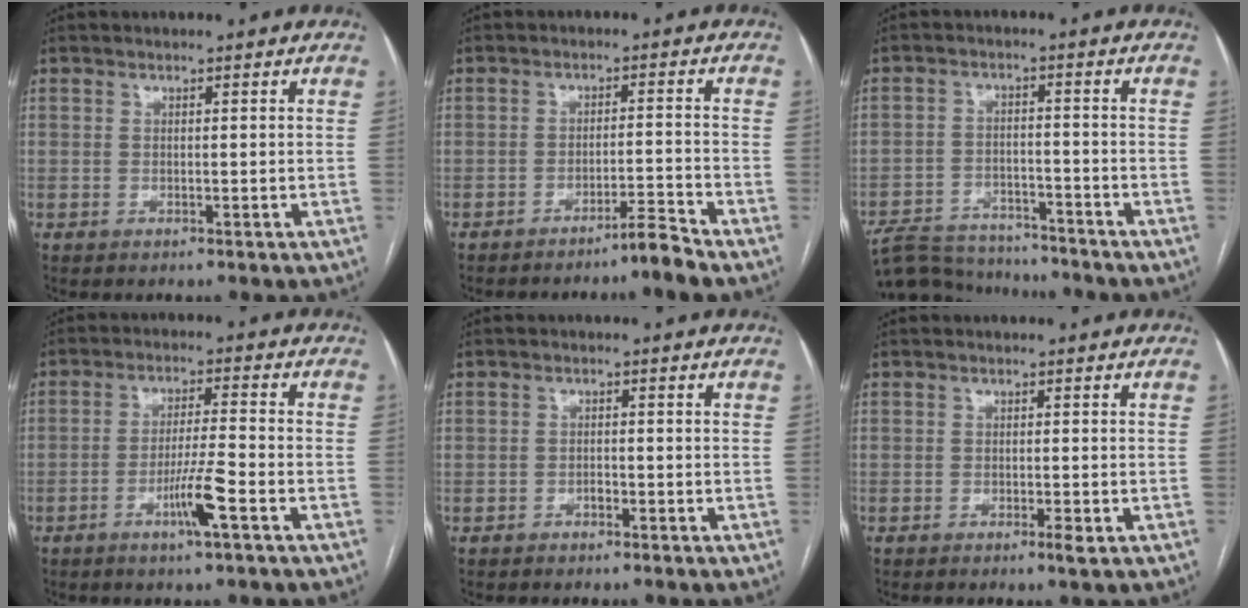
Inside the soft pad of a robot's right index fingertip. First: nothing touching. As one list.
[{"total": 3.8, "force": [-3.3, -1.1, 1.5], "torque": [-0.019, -0.011, -0.058]}, {"total": 11.4, "force": [-10.9, 2.6, 2.3], "torque": [-0.038, 0.007, -0.172]}, {"total": 6.1, "force": [-3.0, -0.4, 5.3], "torque": [-0.097, -0.006, -0.055]}, {"total": 1.1, "force": [-0.7, 0.8, 0.1], "torque": [0.003, 0.004, -0.015]}, {"total": 1.1, "force": [-0.6, 0.0, 1.0], "torque": [-0.015, -0.001, -0.008]}]